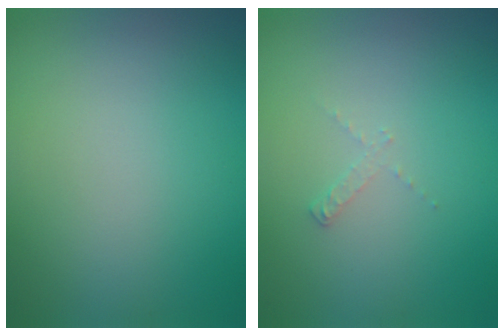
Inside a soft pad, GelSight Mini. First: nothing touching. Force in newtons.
{"total": 0.8, "press": 0.8, "slide": 0.1}